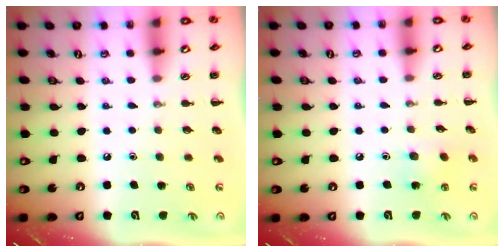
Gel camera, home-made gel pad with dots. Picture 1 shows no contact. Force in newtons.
{"total": 5.0, "press": 4.9, "slide": 1.2}